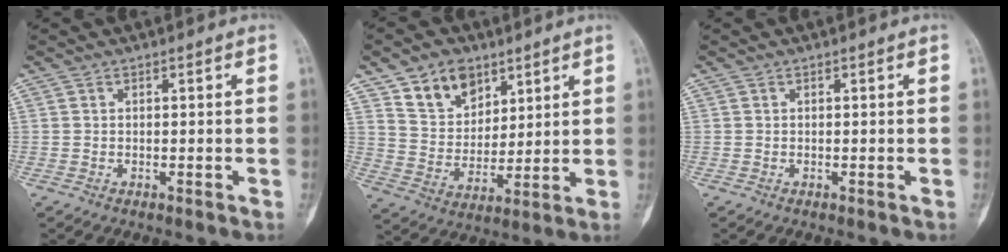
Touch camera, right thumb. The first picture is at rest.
{"total": 11.3, "force": [7.1, 7.6, 4.5], "torque": [-0.048, -0.037, 0.133]}
{"total": 0.0}